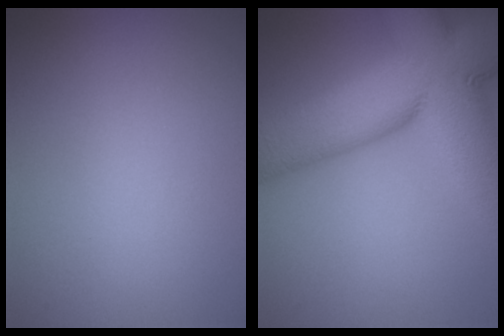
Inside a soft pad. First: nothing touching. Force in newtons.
{"total": 16.2, "press": 16.1, "slide": 1.0}